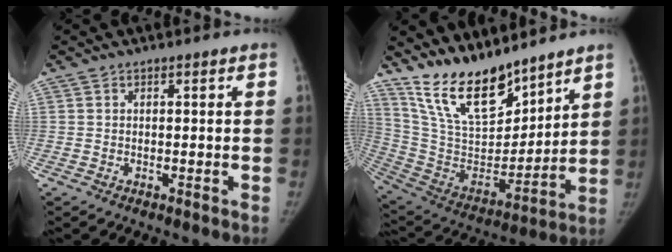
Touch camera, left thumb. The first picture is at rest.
{"total": 18.1, "force": [14.8, 6.2, 8.3], "torque": [-0.109, -0.091, 0.285]}